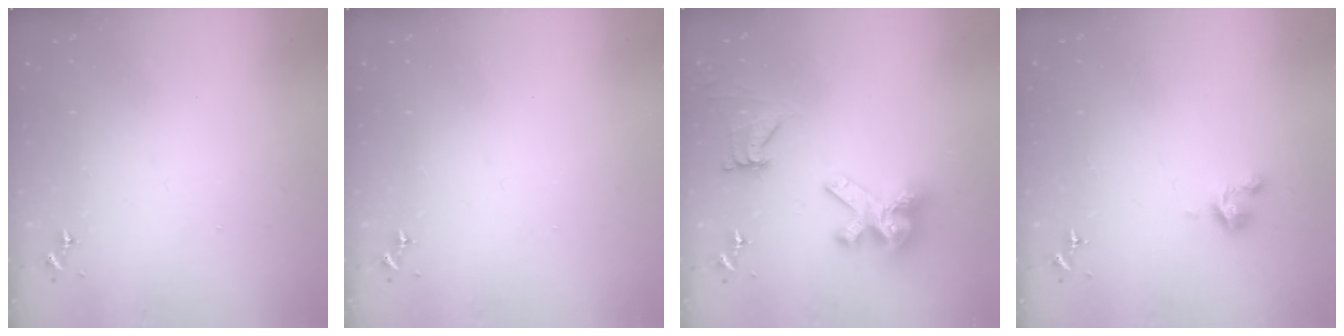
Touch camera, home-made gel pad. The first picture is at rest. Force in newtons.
{"total": 0.0}
{"total": 12.1, "press": 12.0, "slide": 0.6}
{"total": 4.7, "press": 4.7, "slide": 0.5}